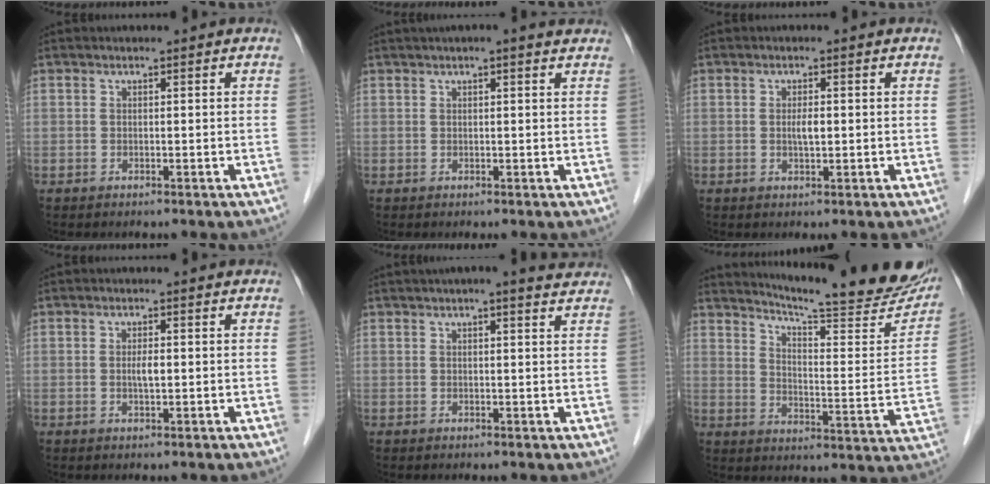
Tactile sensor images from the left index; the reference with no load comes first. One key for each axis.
{"total": 4.2, "fx": 3.2, "fy": 0.4, "fz": 2.7, "tx": -0.037, "ty": 0.022, "tz": 0.038}
{"total": 1.8, "fx": 0.0, "fy": 0.5, "fz": 1.8, "tx": -0.034, "ty": 0.001, "tz": 0.002}
{"total": 1.7, "fx": -0.1, "fy": 0.4, "fz": 1.7, "tx": -0.032, "ty": 0.002, "tz": 0.000}
{"total": 6.6, "fx": 5.5, "fy": 0.9, "fz": 3.6, "tx": -0.047, "ty": 0.018, "tz": 0.058}
{"total": 23.6, "fx": 21.0, "fy": 2.0, "fz": 10.6, "tx": -0.154, "ty": -0.078, "tz": 0.264}